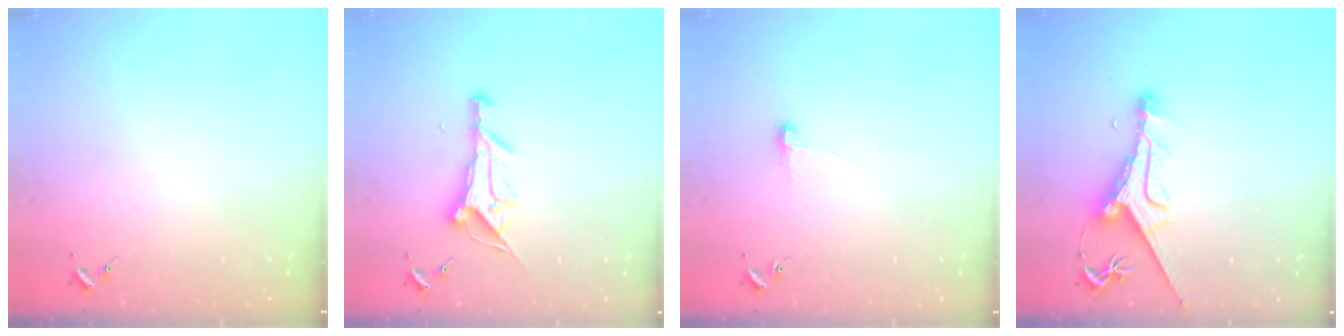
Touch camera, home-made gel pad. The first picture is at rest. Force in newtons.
{"total": 12.8, "press": 12.8, "slide": 0.3}
{"total": 5.6, "press": 5.6, "slide": 0.5}
{"total": 9.9, "press": 9.8, "slide": 1.3}